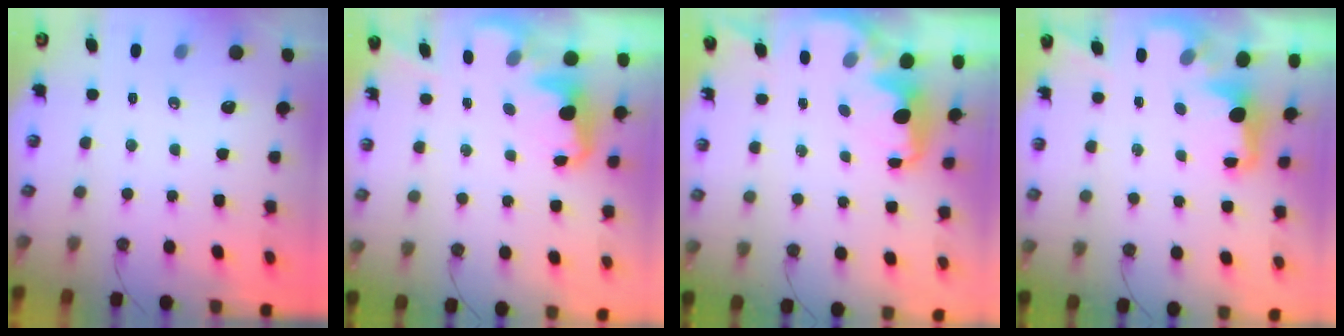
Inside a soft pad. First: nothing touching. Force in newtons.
{"total": 2.3, "press": 2.2, "slide": 0.7}
{"total": 2.4, "press": 2.3, "slide": 0.8}
{"total": 2.2, "press": 2.0, "slide": 0.8}